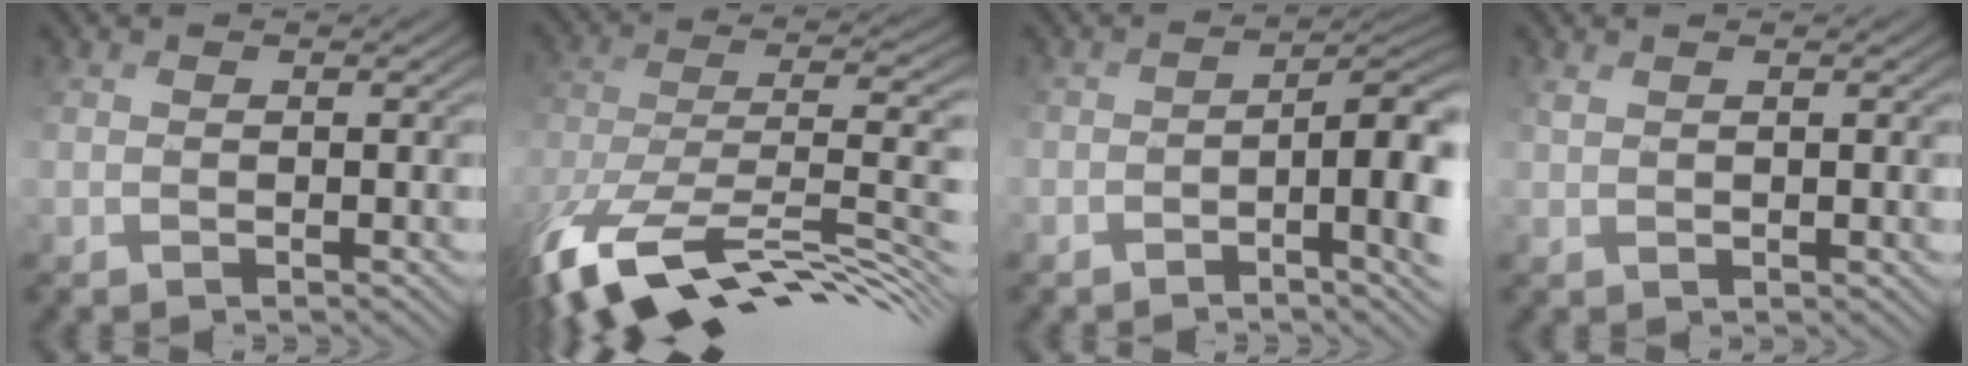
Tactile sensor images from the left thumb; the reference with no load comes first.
{"total": 13.9, "force": [-8.2, 6.1, 9.4], "torque": [-0.251, -0.017, -0.124]}
{"total": 8.3, "force": [-3.3, 2.3, 7.3], "torque": [-0.111, 0.000, -0.036]}
{"total": 1.0, "force": [0.9, 0.1, 0.5], "torque": [-0.017, 0.005, 0.024]}